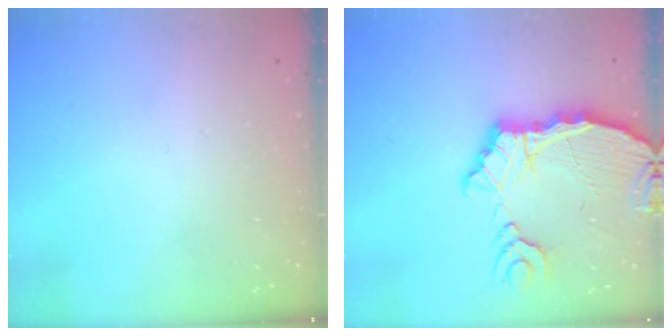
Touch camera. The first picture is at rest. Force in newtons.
{"total": 10.9, "press": 10.8, "slide": 1.4}